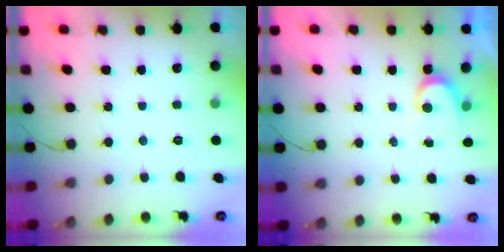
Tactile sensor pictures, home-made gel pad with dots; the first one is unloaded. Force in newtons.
{"total": 3.5, "press": 3.5, "slide": 0.3}